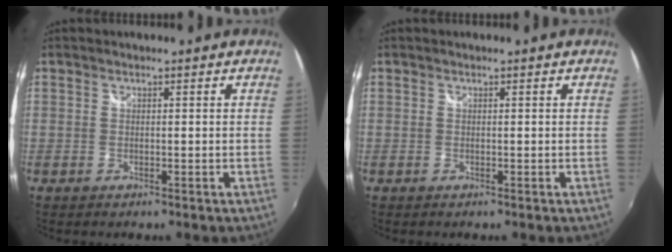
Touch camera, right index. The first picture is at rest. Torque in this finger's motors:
{"motor_torque": [0.00, 0.00, 0.00, 0.00]}